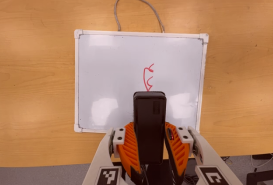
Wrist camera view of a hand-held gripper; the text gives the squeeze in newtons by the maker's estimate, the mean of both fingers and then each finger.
{"total": 7.5, "left": 5.9, "right": 9.2}